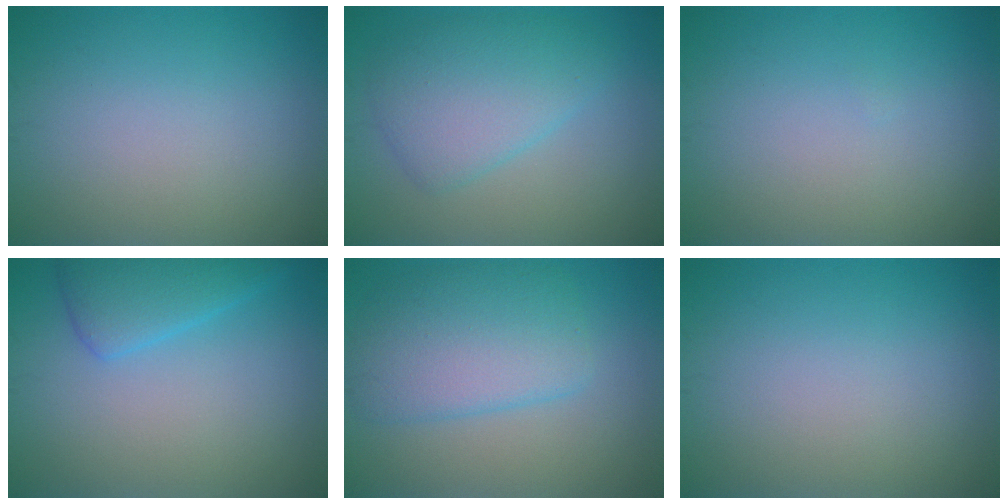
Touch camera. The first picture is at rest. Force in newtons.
{"total": 4.7, "press": 4.7, "slide": 0.1}
{"total": 0.0}
{"total": 3.5, "press": 3.5, "slide": 0.2}
{"total": 5.6, "press": 5.6, "slide": 0.1}
{"total": 0.0}